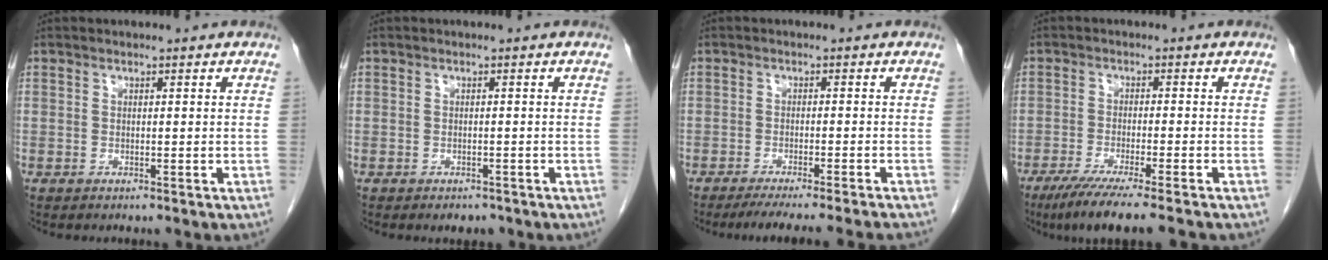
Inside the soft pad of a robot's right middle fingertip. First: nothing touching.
{"total": 1.8, "force": [-1.4, 1.1, 0.6], "torque": [-0.009, 0.001, -0.012]}
{"total": 11.9, "force": [-10.7, -1.2, 5.1], "torque": [-0.043, -0.026, -0.145]}
{"total": 9.3, "force": [-7.4, -0.5, 5.7], "torque": [-0.080, -0.025, -0.118]}